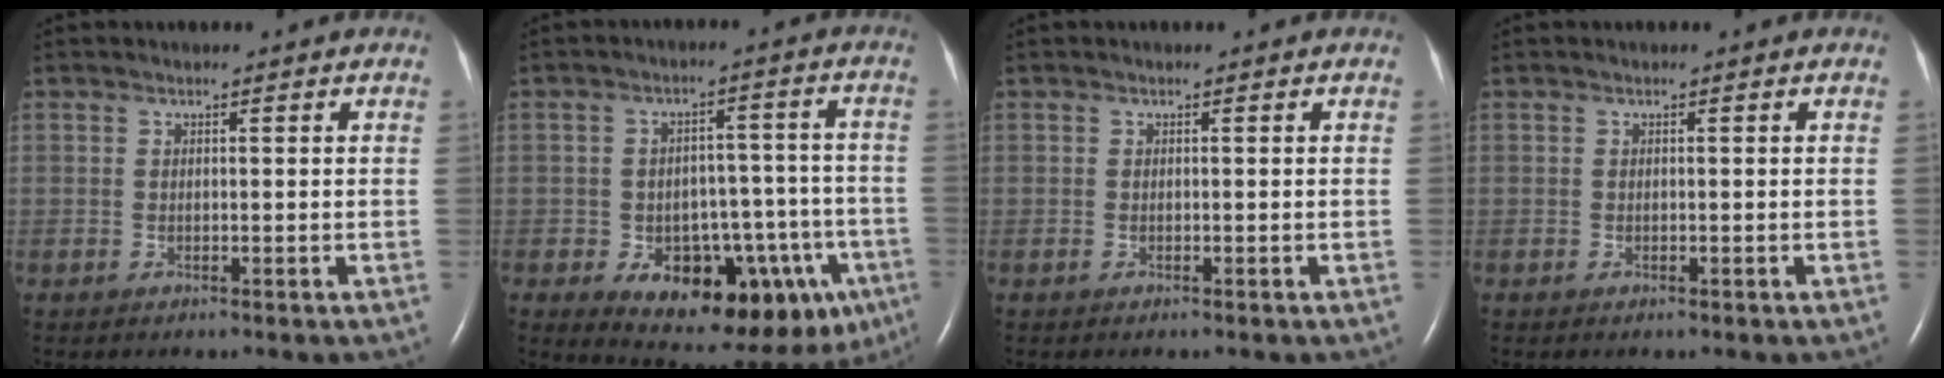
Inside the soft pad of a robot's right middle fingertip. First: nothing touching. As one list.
[{"total": 18.1, "force": [-8.1, 8.8, 13.6], "torque": [-0.142, 0.028, -0.094]}, {"total": 0.0}, {"total": 0.0}]